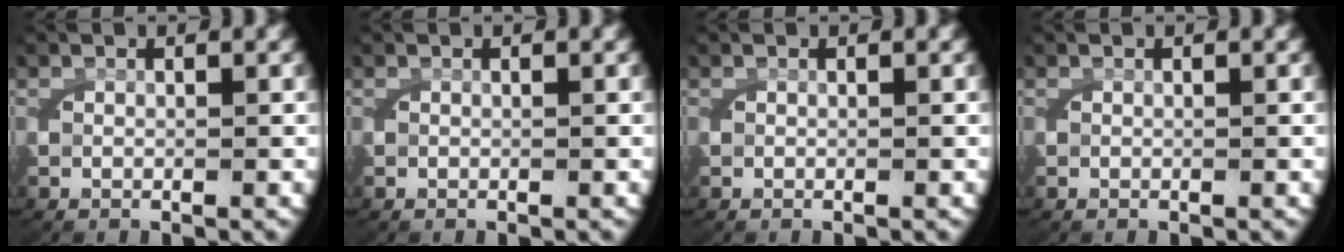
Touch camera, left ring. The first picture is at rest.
{"total": 0.0}
{"total": 0.0}
{"total": 0.0}